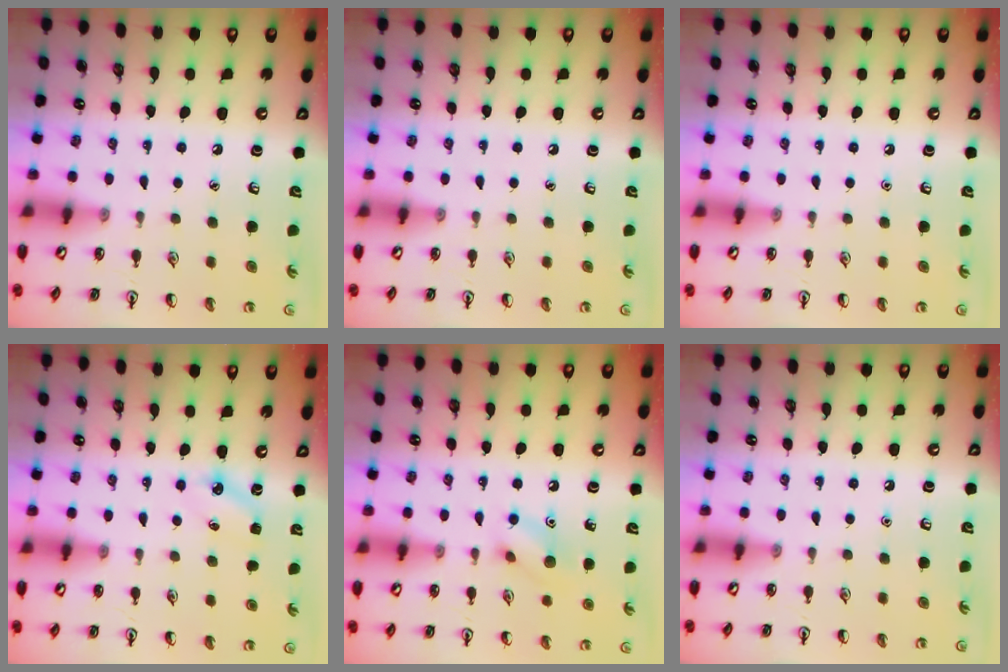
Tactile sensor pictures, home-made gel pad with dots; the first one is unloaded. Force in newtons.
{"total": 0.0}
{"total": 0.0}
{"total": 3.7, "press": 3.5, "slide": 1.1}
{"total": 8.1, "press": 8.1, "slide": 0.5}
{"total": 0.0}